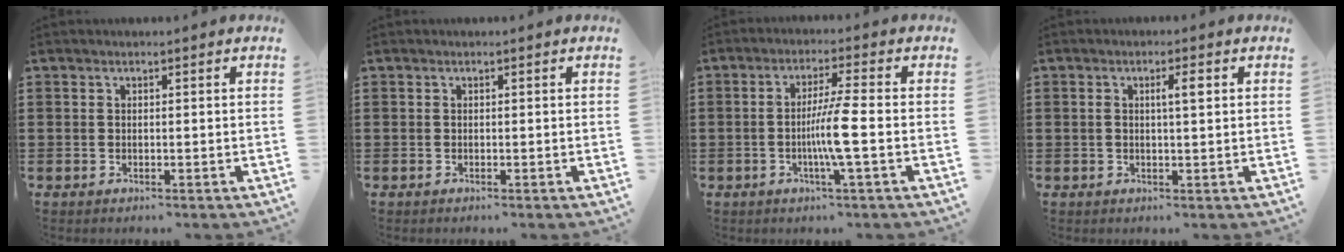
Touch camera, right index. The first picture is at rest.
{"total": 0.0}
{"total": 6.1, "force": [-1.4, -0.7, 5.9], "torque": [-0.109, -0.012, -0.032]}
{"total": 2.5, "force": [0.6, 0.4, 2.4], "torque": [-0.040, -0.001, 0.005]}